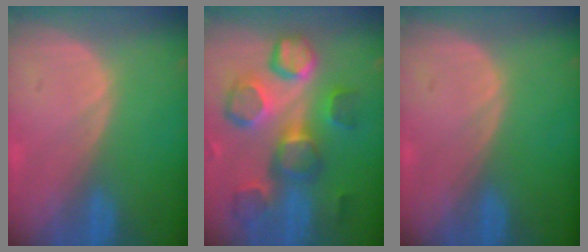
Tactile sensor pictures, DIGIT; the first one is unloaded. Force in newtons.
{"total": 11.0, "press": 10.6, "slide": 3.0}
{"total": 0.0}